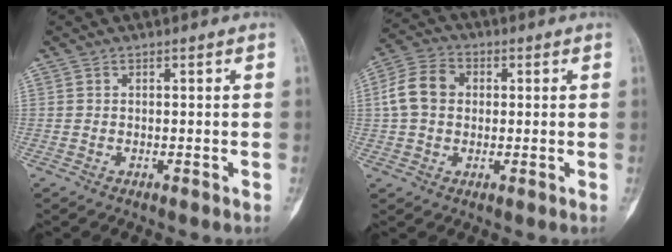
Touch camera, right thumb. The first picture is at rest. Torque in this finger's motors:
{"motor_torque": [0.35, 0.41, 0.87, 0.08, 0.09]}